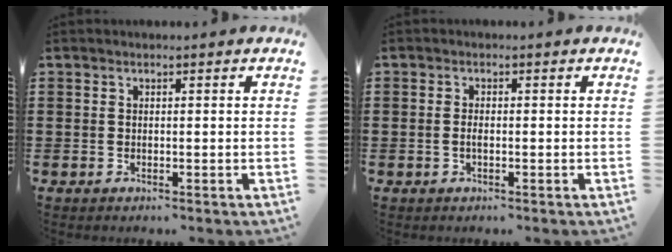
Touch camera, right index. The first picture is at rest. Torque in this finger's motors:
{"motor_torque": [0.00, 2.14, -0.02, 0.00]}